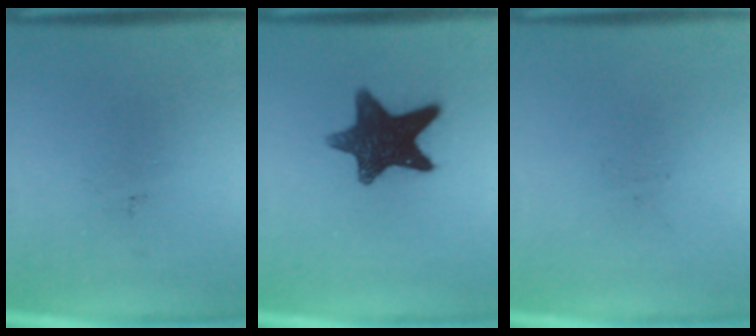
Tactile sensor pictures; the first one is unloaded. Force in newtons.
{"total": 12.8}
{"total": 0.0}